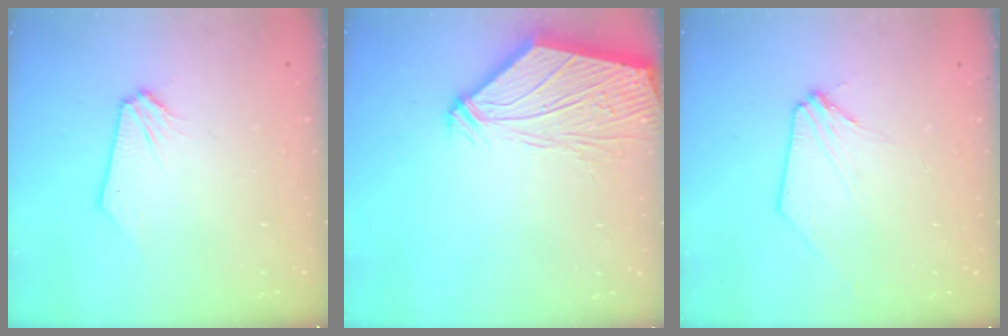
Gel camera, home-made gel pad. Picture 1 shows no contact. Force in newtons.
{"total": 10.1, "press": 10.0, "slide": 1.8}
{"total": 1.5, "press": 1.4, "slide": 0.3}